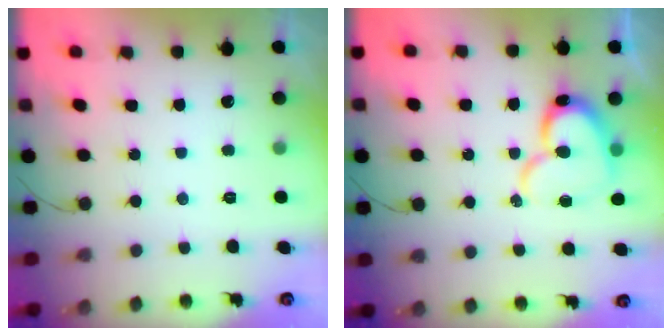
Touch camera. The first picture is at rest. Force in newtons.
{"total": 14.7, "press": 14.6, "slide": 1.4}